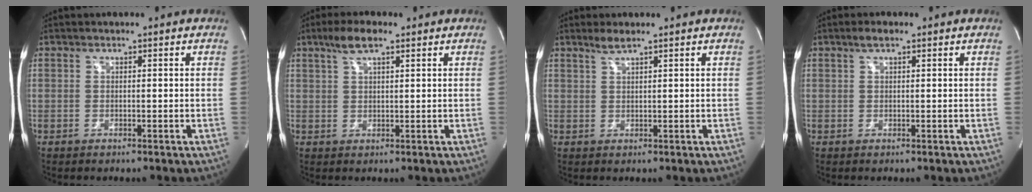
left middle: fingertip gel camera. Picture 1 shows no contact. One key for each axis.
{"total": 4.4, "fx": 2.8, "fy": 1.0, "fz": 3.2, "tx": -0.070, "ty": 0.013, "tz": 0.054}
{"total": 1.7, "fx": 1.4, "fy": -0.2, "fz": 1.0, "tx": -0.026, "ty": 0.002, "tz": 0.031}
{"total": 1.6, "fx": 1.0, "fy": 0.4, "fz": 1.2, "tx": -0.028, "ty": 0.009, "tz": 0.019}